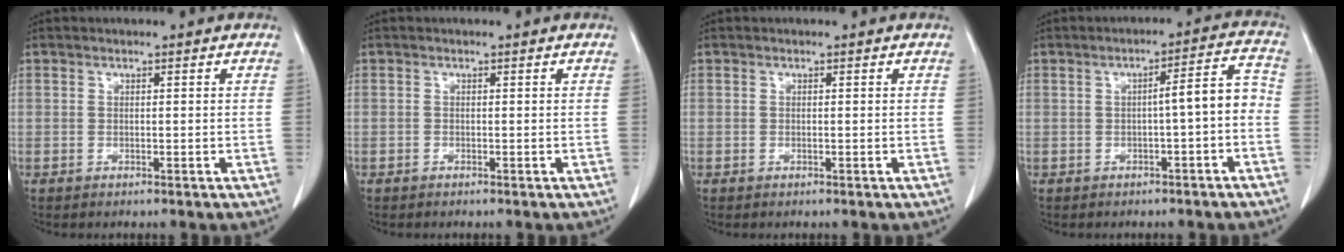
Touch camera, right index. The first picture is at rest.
{"total": 0.0}
{"total": 0.0}
{"total": 5.5, "force": [-1.4, 0.7, 5.3], "torque": [-0.068, 0.025, -0.019]}